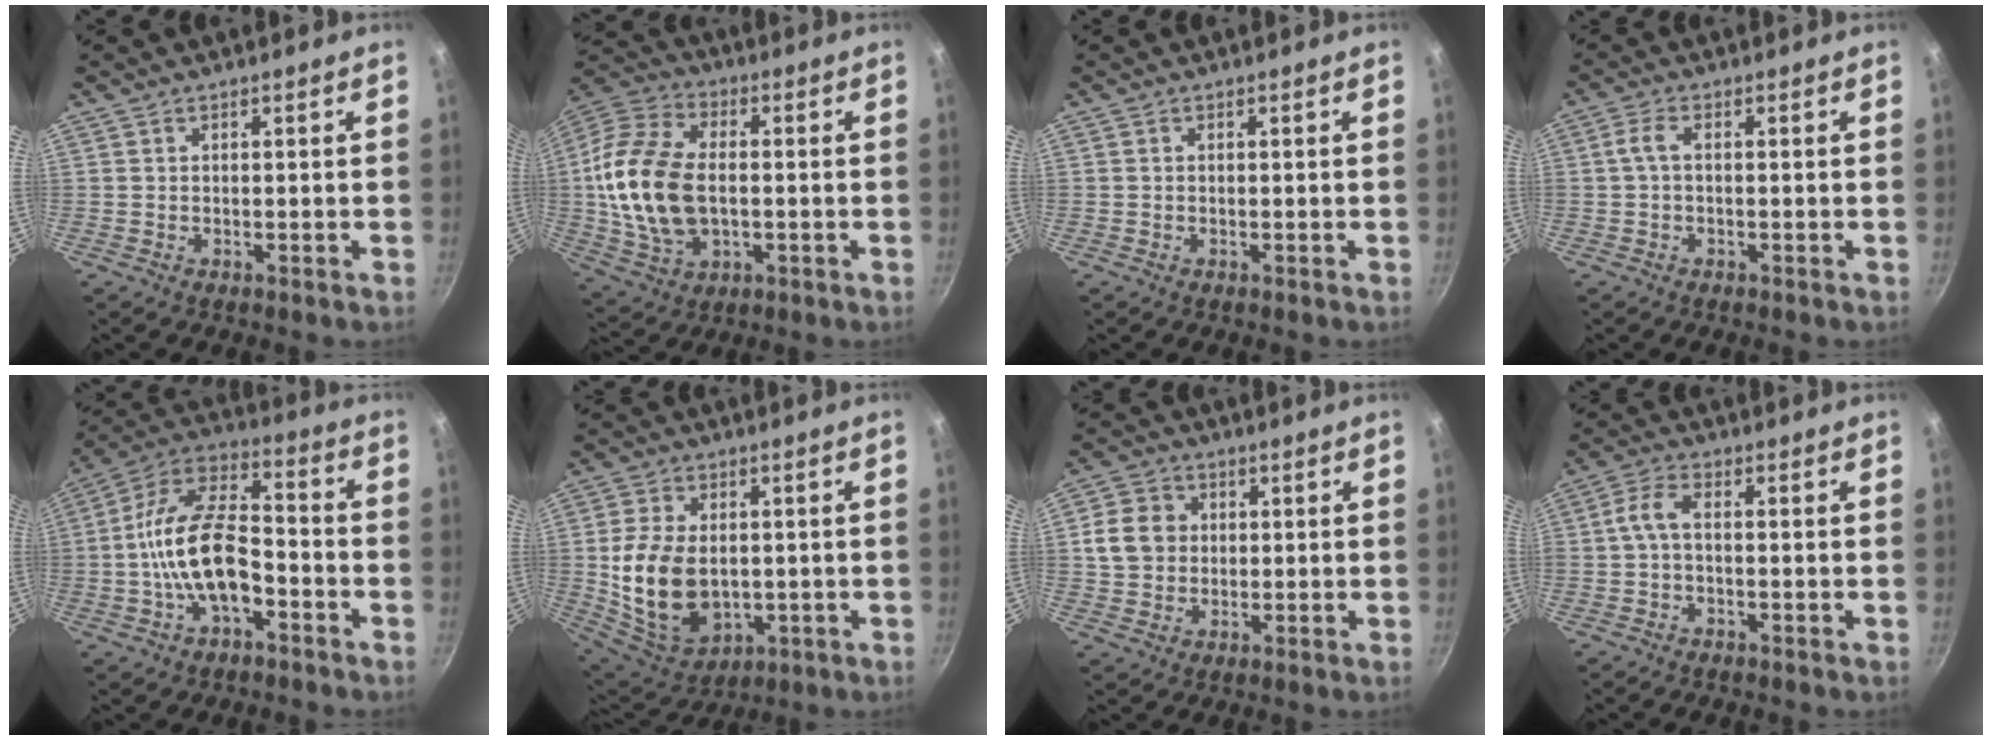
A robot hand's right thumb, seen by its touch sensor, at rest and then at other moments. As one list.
[{"total": 19.0, "force": [-0.6, 11.9, 14.7], "torque": [-0.283, 0.016, -0.013]}, {"total": 0.0}, {"total": 2.9, "force": [-0.1, 1.0, 2.7], "torque": [-0.070, 0.010, -0.006]}, {"total": 16.5, "force": [-4.6, 8.6, 13.3], "torque": [-0.221, 0.051, -0.098]}, {"total": 15.5, "force": [-0.6, 10.4, 11.5], "torque": [-0.204, -0.011, 0.009]}, {"total": 8.0, "force": [1.1, 7.0, 3.7], "torque": [-0.042, 0.005, 0.010]}, {"total": 4.2, "force": [-0.7, 1.7, 3.8], "torque": [-0.092, 0.020, -0.024]}]